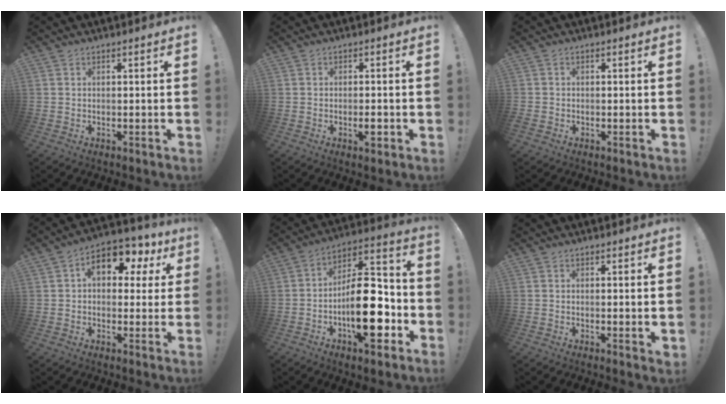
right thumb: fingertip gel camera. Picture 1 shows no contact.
{"total": 2.8, "force": [-1.3, 0.9, 2.3], "torque": [-0.033, 0.005, -0.021]}
{"total": 1.0, "force": [-0.7, 0.7, 0.2], "torque": [-0.007, 0.005, -0.012]}
{"total": 12.4, "force": [4.1, 7.9, 8.6], "torque": [-0.117, -0.006, 0.072]}
{"total": 21.8, "force": [-5.9, 9.6, 18.7], "torque": [-0.300, 0.042, -0.083]}
{"total": 1.3, "force": [0.7, 0.5, 1.1], "torque": [-0.008, -0.004, 0.010]}